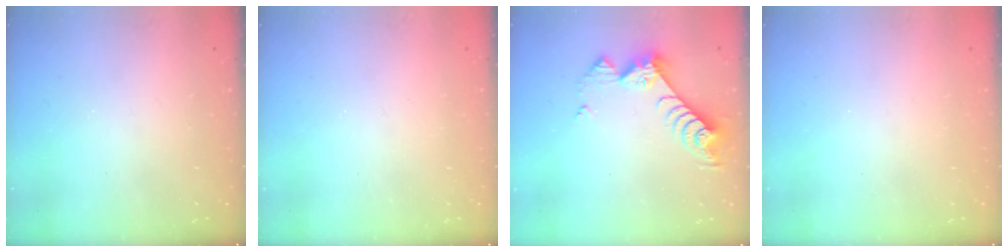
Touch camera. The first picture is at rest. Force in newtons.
{"total": 0.0}
{"total": 9.6, "press": 9.5, "slide": 0.7}
{"total": 0.0}